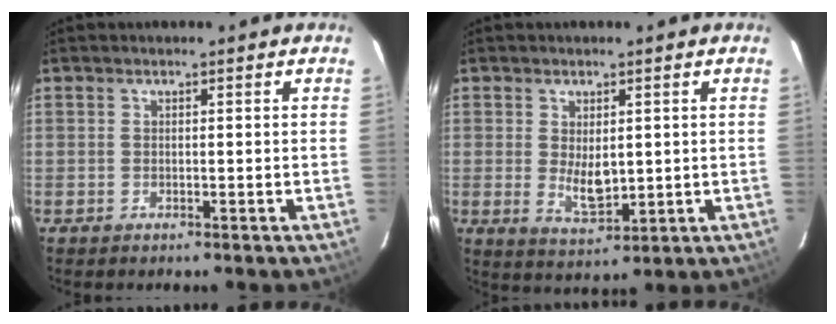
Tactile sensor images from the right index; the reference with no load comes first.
{"total": 5.6, "force": [0.3, 2.8, 4.8], "torque": [-0.078, -0.011, 0.015]}